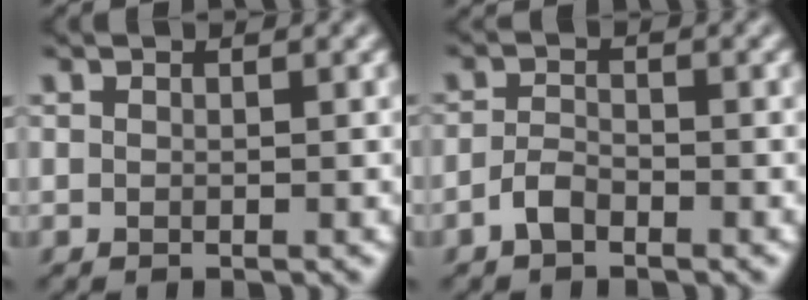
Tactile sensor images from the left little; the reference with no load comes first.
{"total": 1.9, "force": [-1.5, 0.7, 1.0], "torque": [-0.020, 0.005, -0.033]}